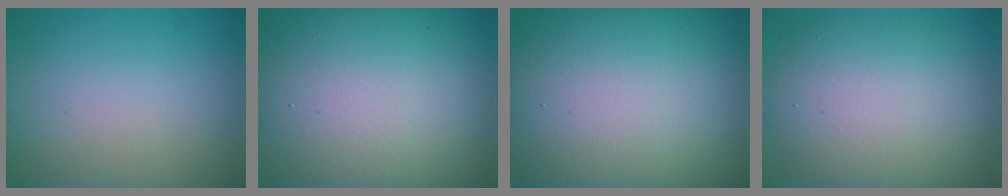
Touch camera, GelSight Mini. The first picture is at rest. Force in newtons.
{"total": 16.8, "press": 16.8, "slide": 0.8}
{"total": 21.6, "press": 21.6, "slide": 1.3}
{"total": 9.9, "press": 9.9, "slide": 1.0}